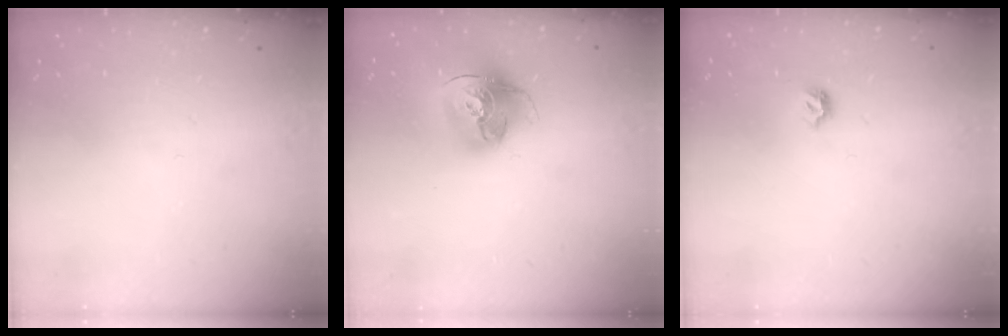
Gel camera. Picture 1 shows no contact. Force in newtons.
{"total": 15.3, "press": 15.3, "slide": 1.5}
{"total": 4.8, "press": 4.7, "slide": 1.0}